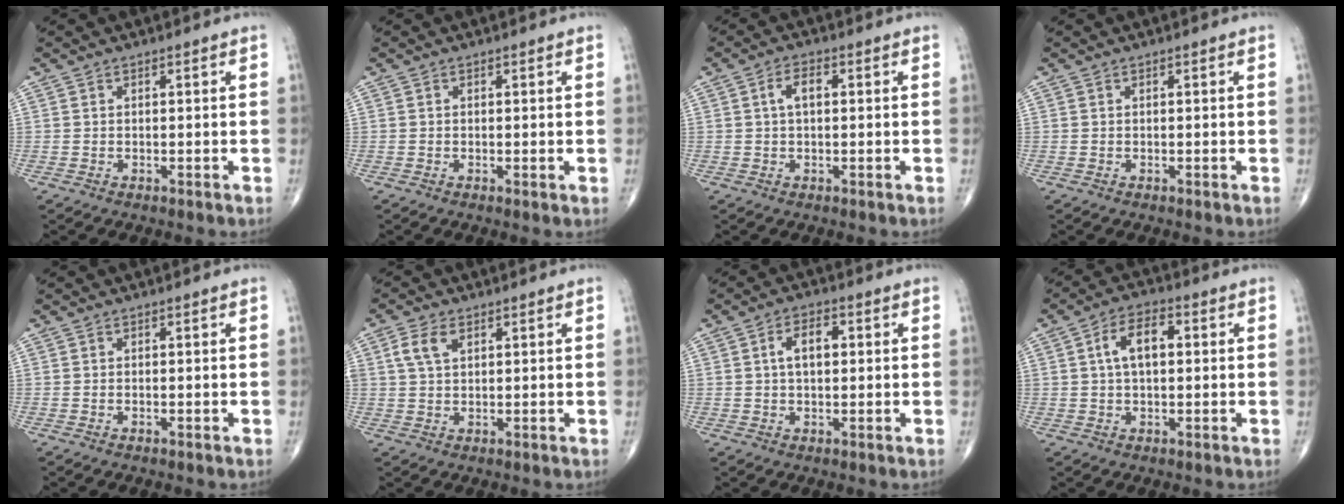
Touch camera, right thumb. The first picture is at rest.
{"total": 0.6, "force": [0.0, 0.2, 0.5], "torque": [-0.013, -0.004, -0.002]}
{"total": 3.5, "force": [0.5, 1.8, 3.0], "torque": [-0.053, 0.012, 0.006]}
{"total": 0.0}
{"total": 0.0}
{"total": 4.6, "force": [1.8, 2.6, 3.4], "torque": [-0.073, 0.006, 0.036]}
{"total": 5.3, "force": [0.9, 2.9, 4.3], "torque": [-0.069, 0.012, 0.010]}
{"total": 7.2, "force": [1.1, 3.8, 6.0], "torque": [-0.101, 0.017, 0.014]}